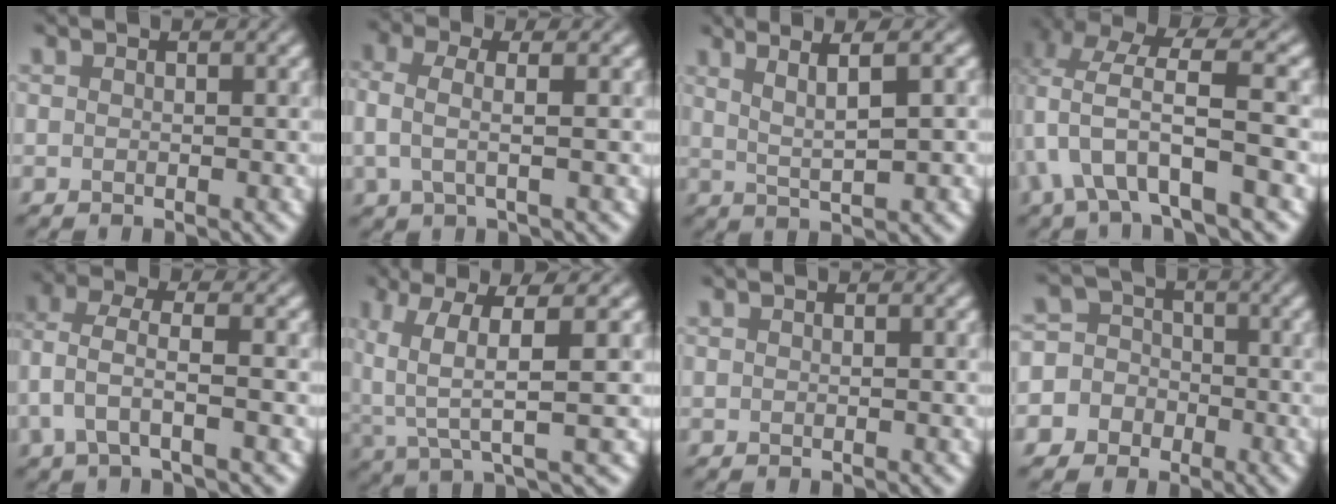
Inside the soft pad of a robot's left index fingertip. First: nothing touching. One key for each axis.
{"total": 2.6, "fx": 0.1, "fy": 1.0, "fz": 2.4, "tx": -0.056, "ty": 0.008, "tz": 0.002}
{"total": 3.8, "fx": 1.5, "fy": 0.6, "fz": 3.5, "tx": -0.060, "ty": 0.003, "tz": 0.033}
{"total": 6.6, "fx": -0.4, "fy": 2.0, "fz": 6.3, "tx": -0.124, "ty": 0.012, "tz": -0.012}
{"total": 3.4, "fx": -0.2, "fy": 1.5, "fz": 3.0, "tx": -0.075, "ty": 0.012, "tz": -0.007}
{"total": 5.6, "fx": 1.1, "fy": 1.3, "fz": 5.3, "tx": -0.112, "ty": -0.002, "tz": 0.023}
{"total": 0.0}
{"total": 7.2, "fx": -2.6, "fy": 6.6, "fz": 0.7, "tx": -0.015, "ty": 0.016, "tz": -0.075}